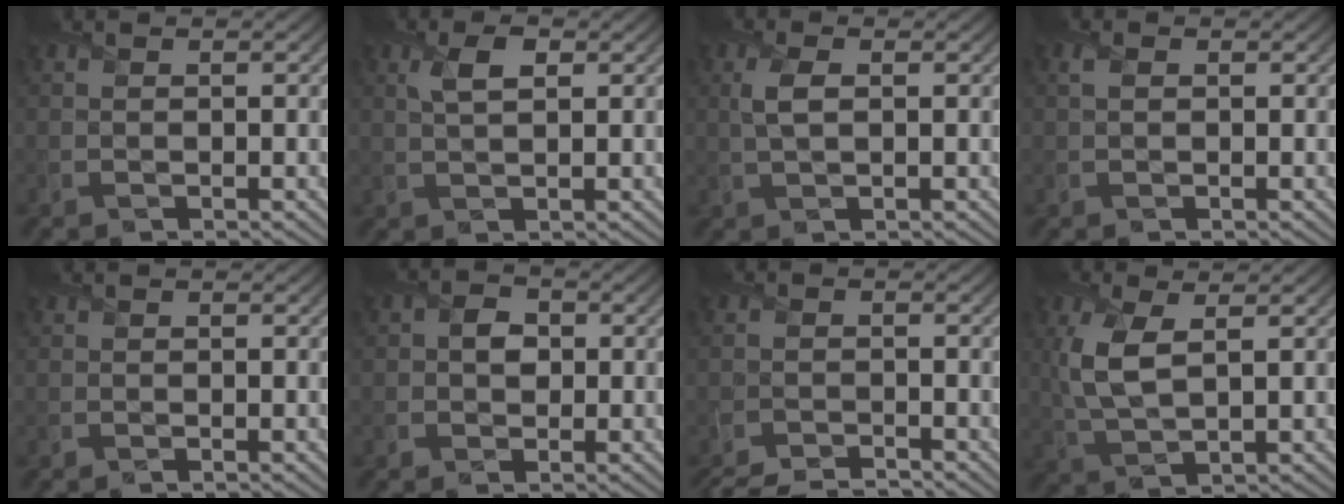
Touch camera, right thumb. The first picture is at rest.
{"total": 3.0, "force": [1.2, 1.2, 2.5], "torque": [-0.054, 0.004, 0.023]}
{"total": 2.6, "force": [0.5, 1.1, 2.3], "torque": [-0.056, 0.002, 0.012]}
{"total": 0.9, "force": [0.3, 0.5, 0.7], "torque": [-0.020, 0.002, 0.005]}
{"total": 0.0}
{"total": 2.9, "force": [0.1, 2.4, 1.5], "torque": [-0.028, 0.000, -0.006]}
{"total": 4.7, "force": [-4.4, 0.5, 1.6], "torque": [-0.038, -0.014, -0.083]}
{"total": 6.5, "force": [1.6, 2.7, 5.7], "torque": [-0.142, 0.002, 0.033]}